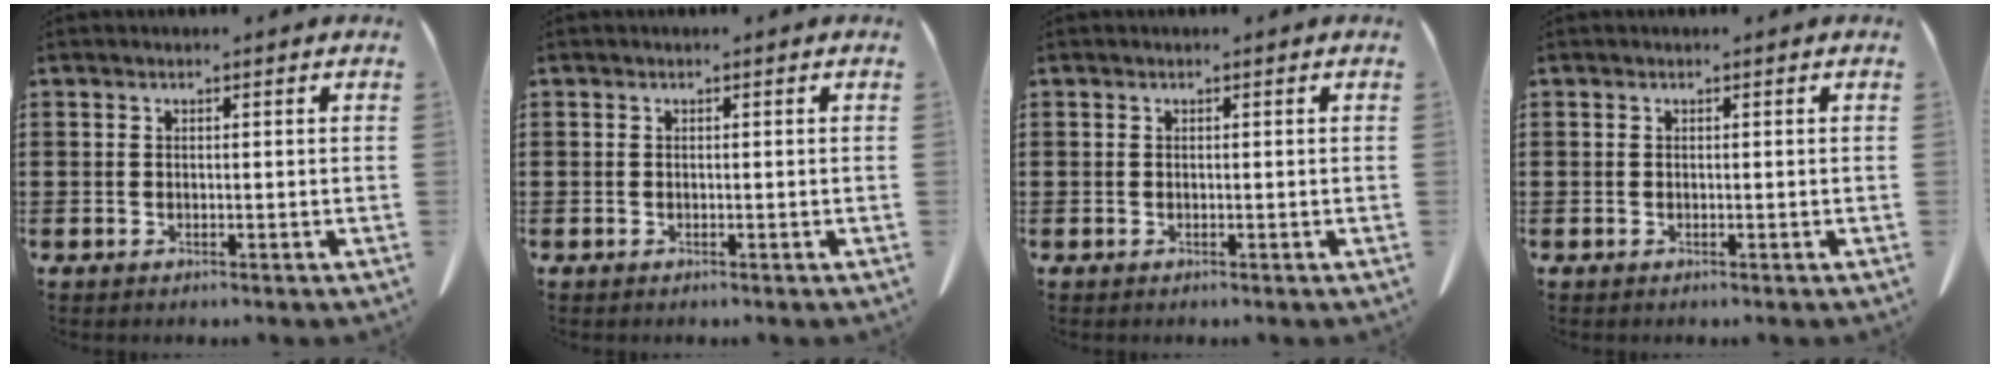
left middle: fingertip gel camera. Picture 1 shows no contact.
{"total": 0.0}
{"total": 0.0}
{"total": 0.0}